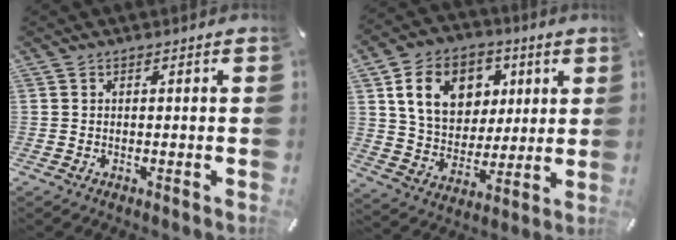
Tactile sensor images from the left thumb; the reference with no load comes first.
{"total": 14.5, "force": [5.2, 11.7, 6.8], "torque": [-0.110, -0.001, 0.102]}